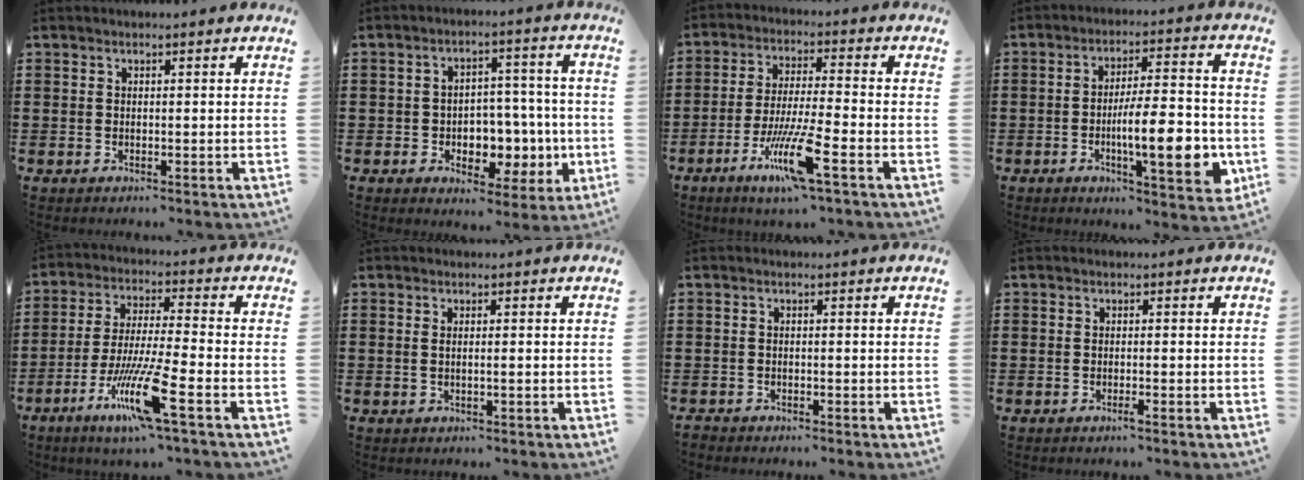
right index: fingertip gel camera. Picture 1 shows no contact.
{"total": 6.4, "force": [-1.2, 5.4, 3.1], "torque": [-0.047, 0.004, -0.021]}
{"total": 10.4, "force": [-5.3, 1.2, 8.9], "torque": [-0.181, -0.007, -0.099]}
{"total": 11.7, "force": [-3.4, 2.9, 10.8], "torque": [-0.157, -0.005, -0.059]}
{"total": 11.8, "force": [-6.0, 1.0, 10.2], "torque": [-0.219, -0.011, -0.116]}
{"total": 0.9, "force": [0.0, 0.0, 0.9], "torque": [-0.016, -0.003, 0.000]}
{"total": 0.8, "force": [-0.7, 0.2, -0.2], "torque": [0.002, 0.003, -0.017]}
{"total": 1.0, "force": [-0.5, -0.1, 0.8], "torque": [-0.015, -0.004, -0.010]}